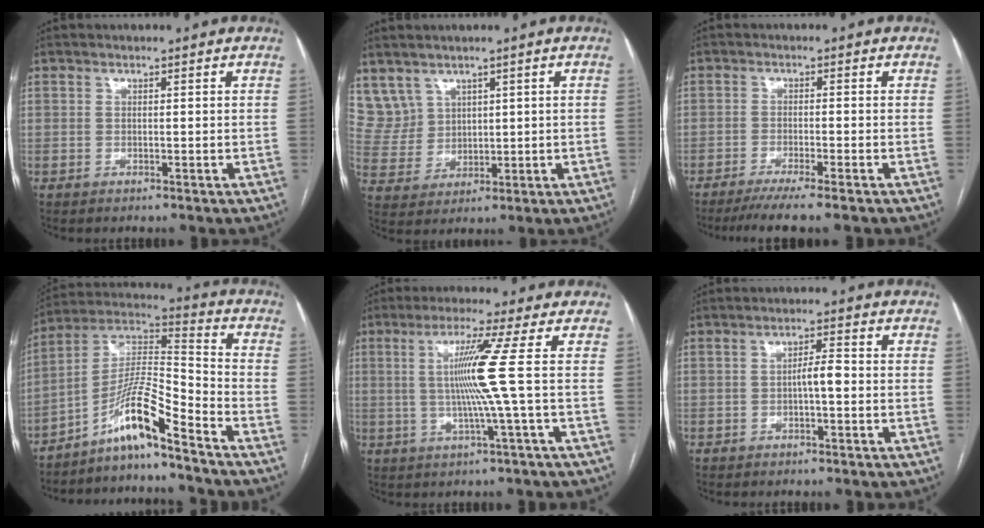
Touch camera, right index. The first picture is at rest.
{"total": 6.0, "force": [3.8, 4.6, 0.3], "torque": [-0.018, 0.020, 0.095]}
{"total": 7.4, "force": [-5.9, -0.7, 4.3], "torque": [-0.057, -0.018, -0.094]}
{"total": 11.0, "force": [-8.0, -0.1, 7.6], "torque": [-0.150, 0.017, -0.147]}
{"total": 8.2, "force": [0.5, -2.7, 7.7], "torque": [-0.147, -0.002, 0.016]}
{"total": 2.9, "force": [-0.6, 0.5, 2.8], "torque": [-0.043, 0.004, -0.011]}